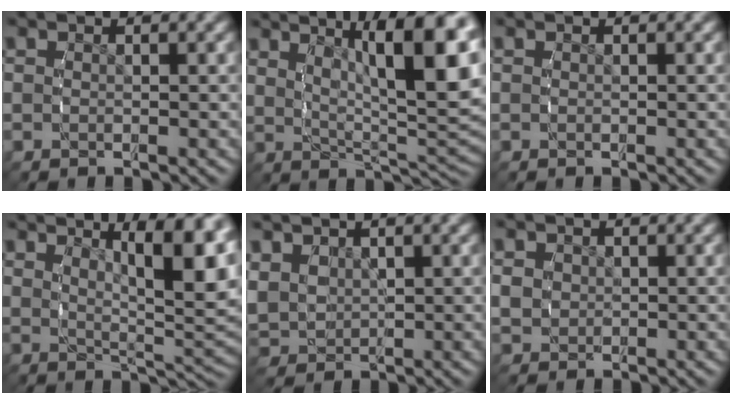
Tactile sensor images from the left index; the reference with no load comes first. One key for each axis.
{"total": 11.6, "fx": 3.7, "fy": 3.8, "fz": 10.3, "tx": -0.134, "ty": -0.006, "tz": 0.067}
{"total": 0.0}
{"total": 9.2, "fx": 3.3, "fy": 2.4, "fz": 8.3, "tx": -0.091, "ty": -0.006, "tz": 0.062}
{"total": 4.4, "fx": 1.2, "fy": 3.7, "fz": 2.1, "tx": -0.067, "ty": -0.024, "tz": 0.042}
{"total": 1.6, "fx": 0.1, "fy": 1.4, "fz": 0.7, "tx": -0.018, "ty": -0.009, "tz": 0.013}